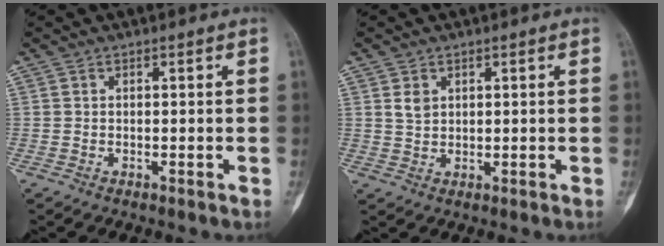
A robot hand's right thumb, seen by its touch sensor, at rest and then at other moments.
{"total": 2.4, "force": [1.0, 1.9, 1.2], "torque": [-0.013, -0.006, 0.021]}